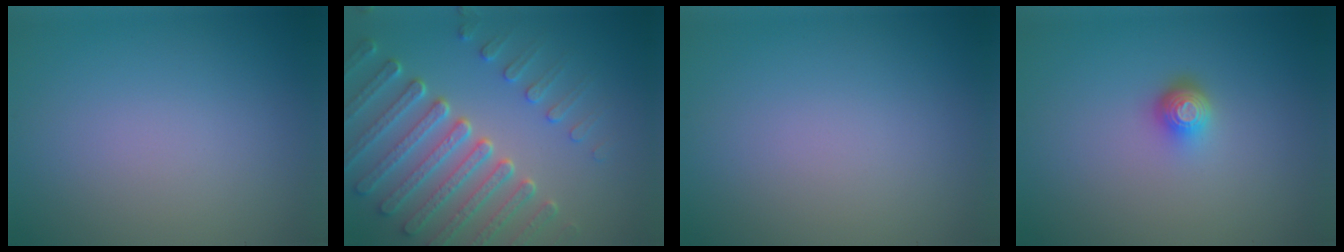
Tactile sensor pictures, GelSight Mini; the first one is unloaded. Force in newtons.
{"total": 7.4, "press": 5.7, "slide": 4.7}
{"total": 0.0}
{"total": 2.0, "press": 1.5, "slide": 1.4}